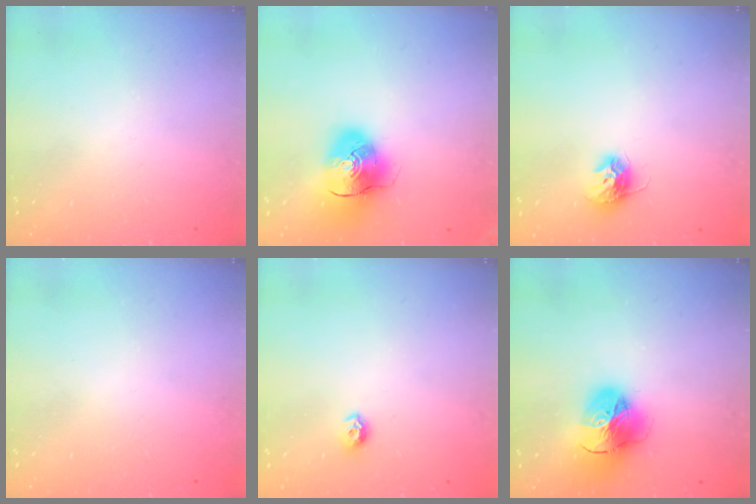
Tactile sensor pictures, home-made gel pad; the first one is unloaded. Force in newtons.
{"total": 13.0, "press": 12.8, "slide": 2.4}
{"total": 9.8, "press": 9.8, "slide": 0.3}
{"total": 0.7, "press": 0.7, "slide": 0.3}
{"total": 6.8, "press": 6.7, "slide": 1.0}
{"total": 19.8, "press": 19.6, "slide": 2.3}